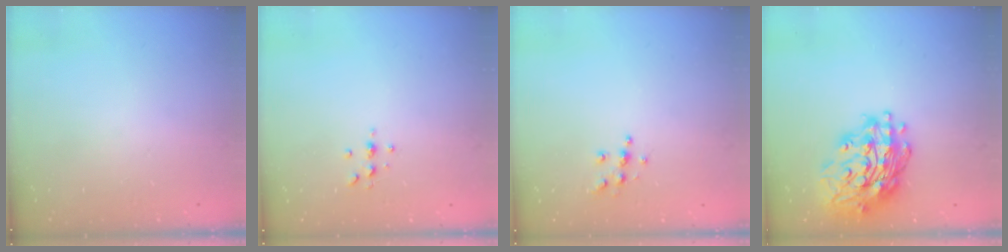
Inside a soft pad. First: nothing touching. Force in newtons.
{"total": 3.8, "press": 3.7, "slide": 0.4}
{"total": 5.3, "press": 5.2, "slide": 0.2}
{"total": 20.7, "press": 20.6, "slide": 1.9}